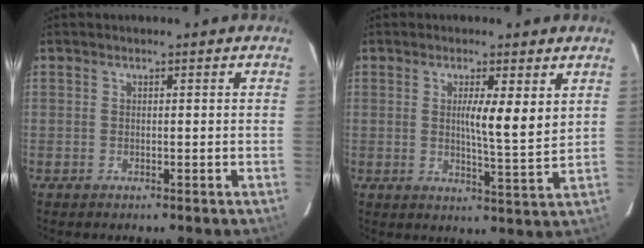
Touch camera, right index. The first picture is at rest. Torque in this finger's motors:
{"motor_torque": [0.39, 0.20, 0.20, 0.06]}